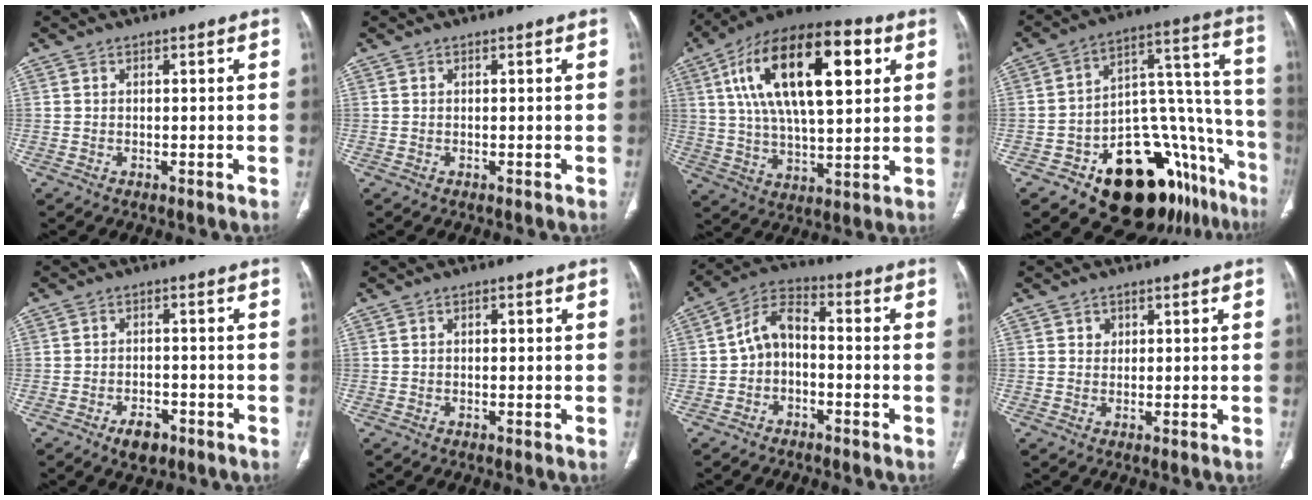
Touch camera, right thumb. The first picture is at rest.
{"total": 0.0}
{"total": 25.8, "force": [8.2, 11.0, 21.8], "torque": [-0.373, 0.005, 0.132]}
{"total": 26.2, "force": [-14.2, 13.4, 17.4], "torque": [-0.124, 0.133, -0.196]}
{"total": 4.4, "force": [-2.7, 2.5, 2.5], "torque": [-0.032, 0.012, -0.039]}
{"total": 0.9, "force": [0.2, 0.4, 0.8], "torque": [-0.016, 0.003, 0.004]}
{"total": 7.2, "force": [-1.4, 4.7, 5.2], "torque": [-0.086, 0.034, -0.040]}
{"total": 1.6, "force": [0.7, 1.4, 0.4], "torque": [0.004, -0.002, 0.008]}